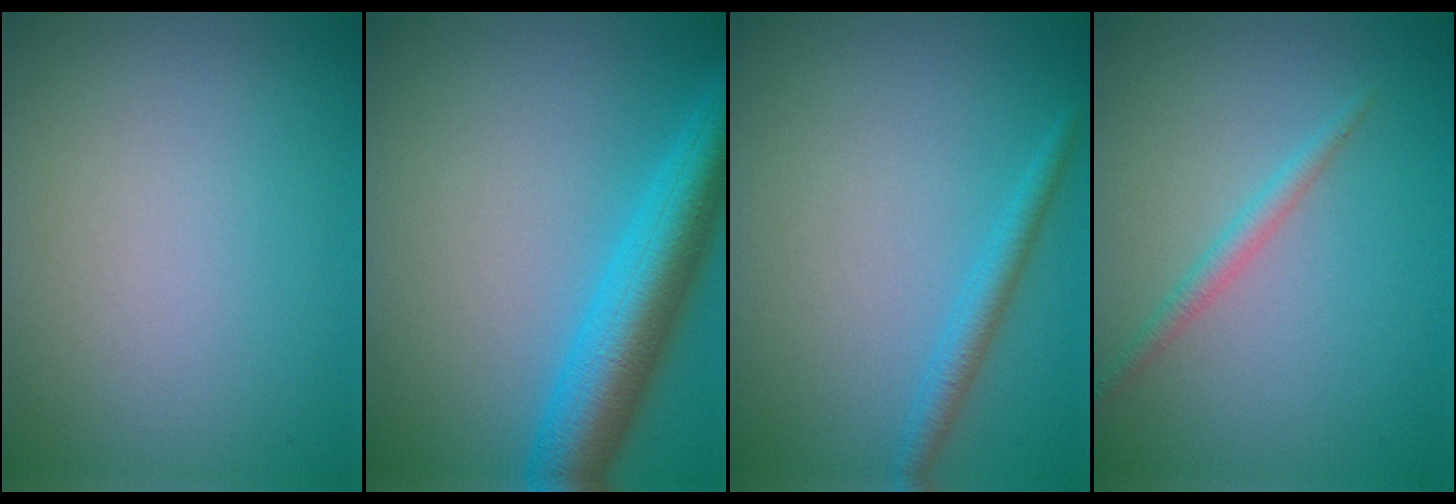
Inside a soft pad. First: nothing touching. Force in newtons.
{"total": 7.3, "press": 7.3, "slide": 0.4}
{"total": 2.0, "press": 2.0, "slide": 0.1}
{"total": 1.5, "press": 1.5, "slide": 0.0}